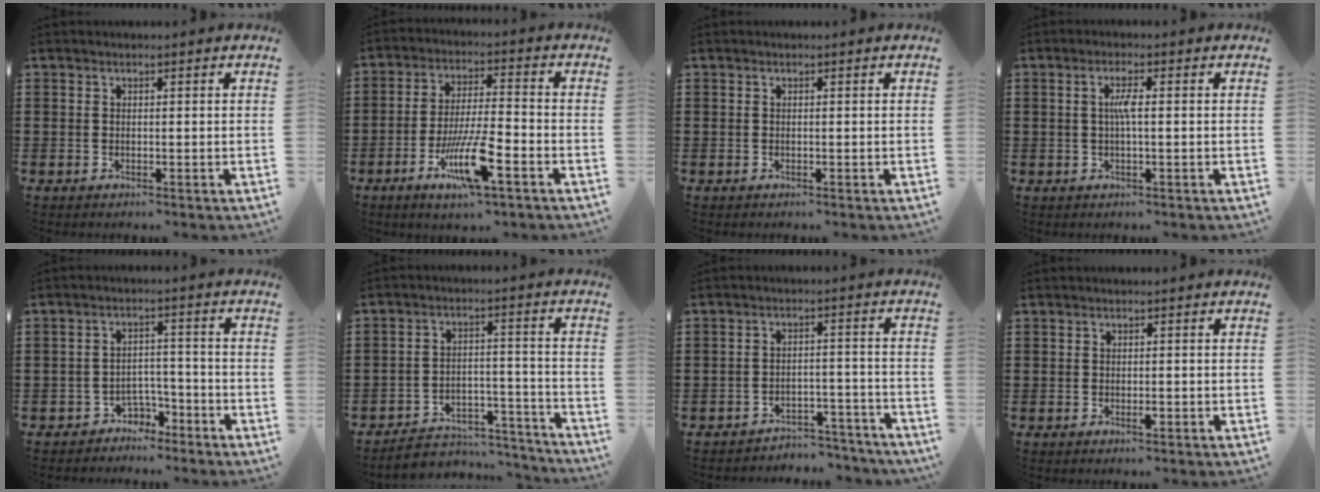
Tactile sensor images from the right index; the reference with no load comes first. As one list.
[{"total": 10.2, "force": [-4.8, 2.0, 8.7], "torque": [-0.175, -0.003, -0.090]}, {"total": 0.0}, {"total": 2.9, "force": [0.0, 0.3, 2.9], "torque": [-0.056, -0.001, -0.002]}, {"total": 3.3, "force": [-3.0, 1.5, 0.4], "torque": [-0.017, 0.008, -0.061]}, {"total": 5.3, "force": [-4.9, 1.6, 1.1], "torque": [-0.021, 0.014, -0.098]}, {"total": 3.6, "force": [-3.5, 0.6, 0.2], "torque": [-0.008, 0.006, -0.074]}, {"total": 1.0, "force": [-0.4, 0.4, 0.9], "torque": [-0.017, -0.003, -0.006]}]